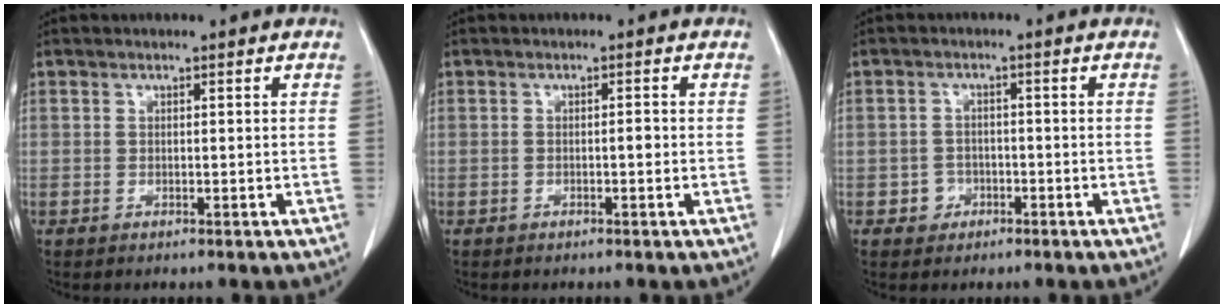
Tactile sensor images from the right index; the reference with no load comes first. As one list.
[{"total": 0.8, "force": [-0.2, 0.2, 0.8], "torque": [-0.007, 0.002, -0.004]}, {"total": 2.6, "force": [-1.2, 2.3, 0.4], "torque": [-0.001, 0.011, -0.018]}]